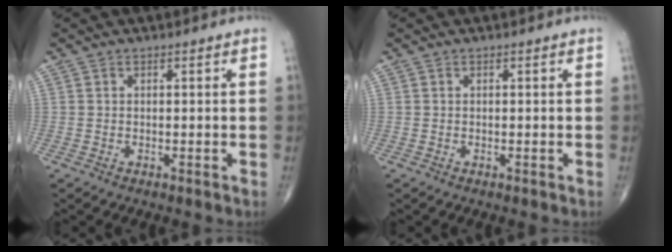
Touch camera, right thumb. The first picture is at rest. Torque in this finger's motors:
{"motor_torque": [0.02, 0.07, -0.07, -0.06, 0.03]}